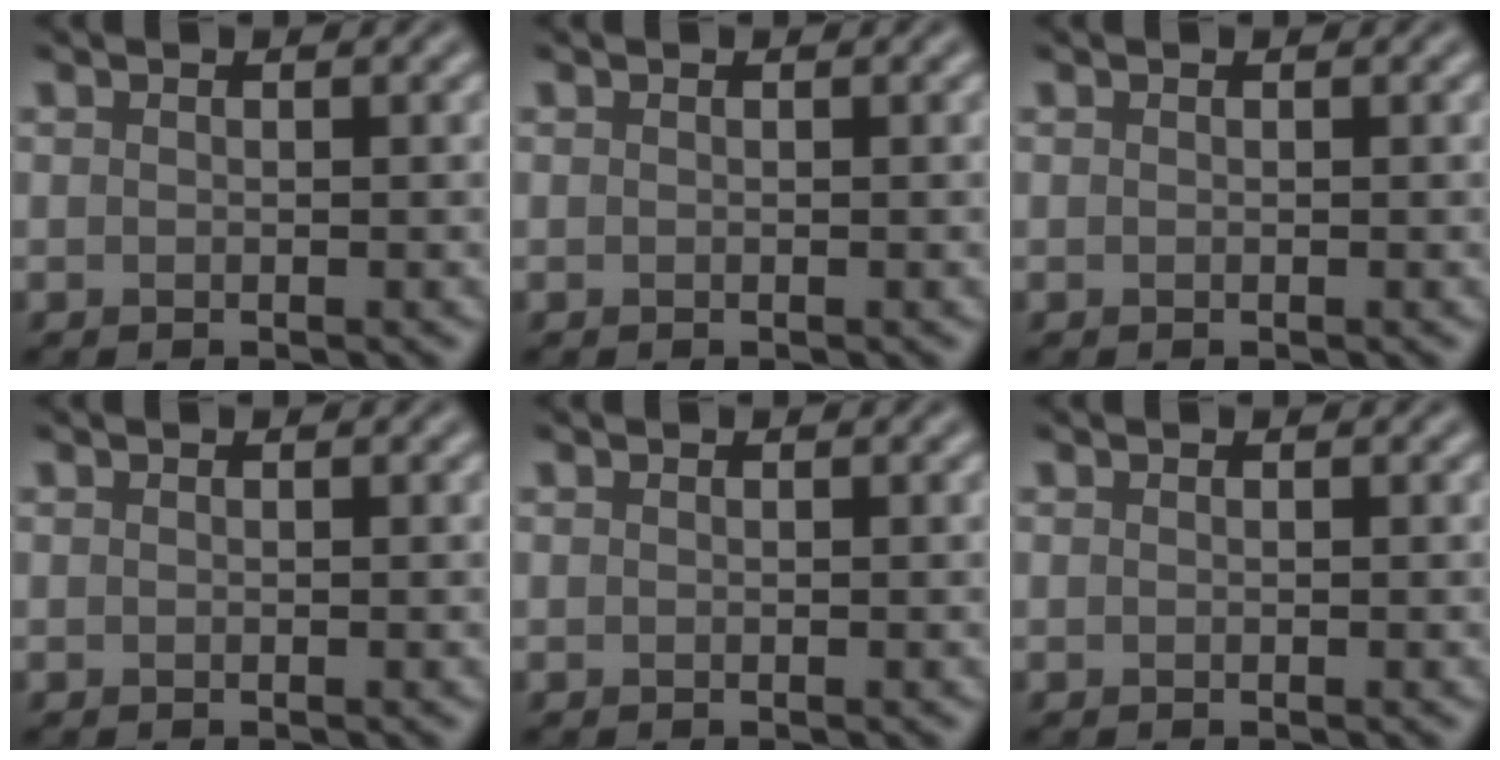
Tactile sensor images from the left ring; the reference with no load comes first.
{"total": 0.0}
{"total": 0.0}
{"total": 0.0}
{"total": 0.0}
{"total": 0.0}